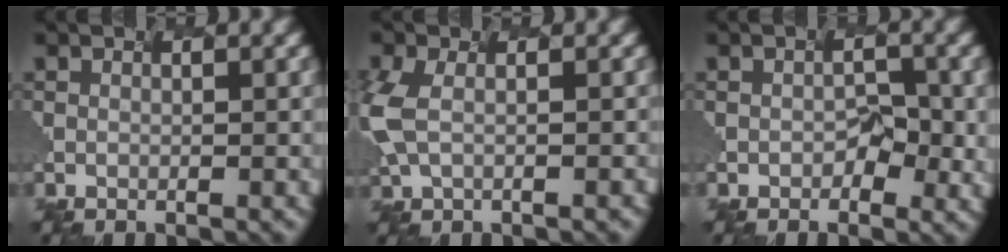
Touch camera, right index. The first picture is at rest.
{"total": 4.2, "force": [-0.7, 2.2, 3.5], "torque": [-0.100, 0.000, -0.006]}
{"total": 1.5, "force": [-0.8, 1.0, 0.8], "torque": [-0.018, -0.005, -0.003]}